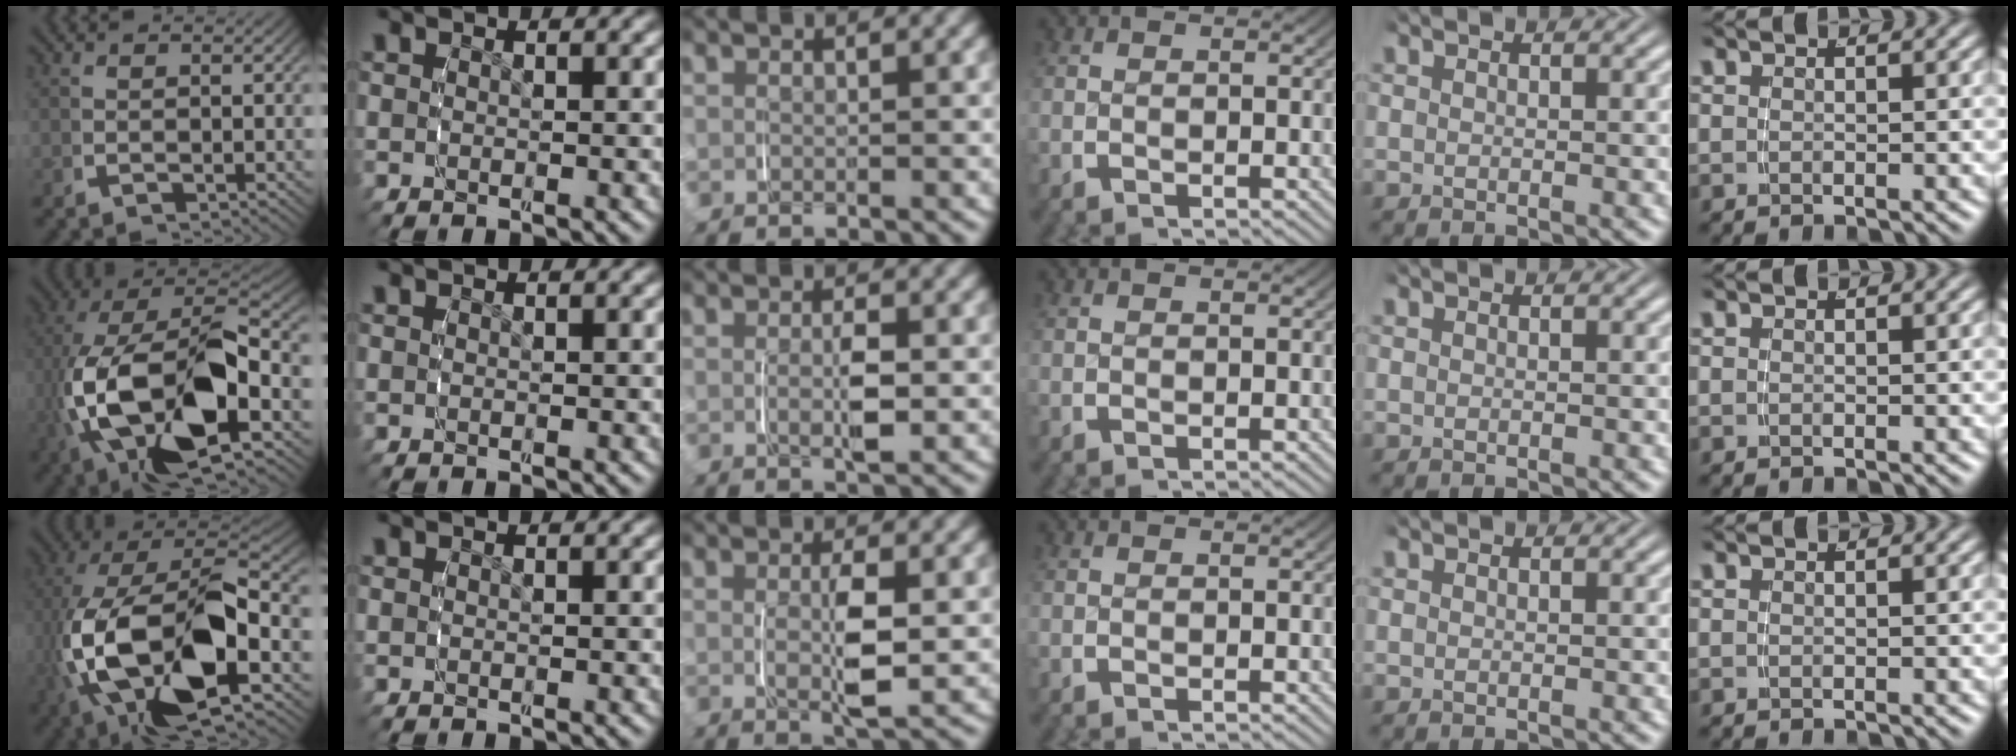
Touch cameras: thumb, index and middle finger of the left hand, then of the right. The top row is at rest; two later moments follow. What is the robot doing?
{"motion": "grasp_and_lifting", "object": "jar lid"}